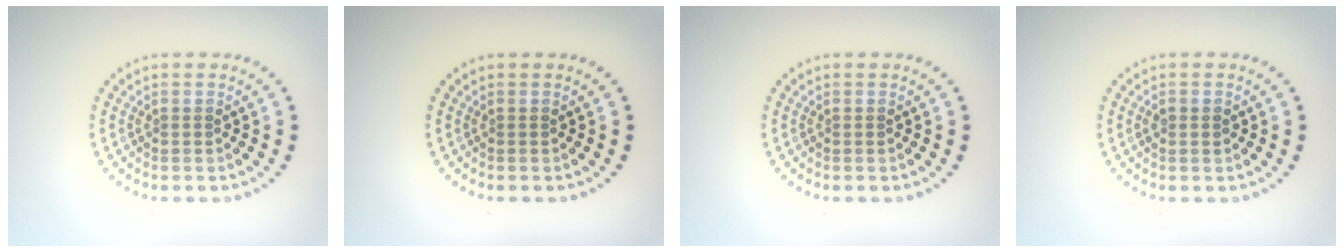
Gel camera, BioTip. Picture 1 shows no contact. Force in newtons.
{"total": 0.0}
{"total": 0.0}
{"total": 1.0, "press": 1.0, "slide": 0.1}